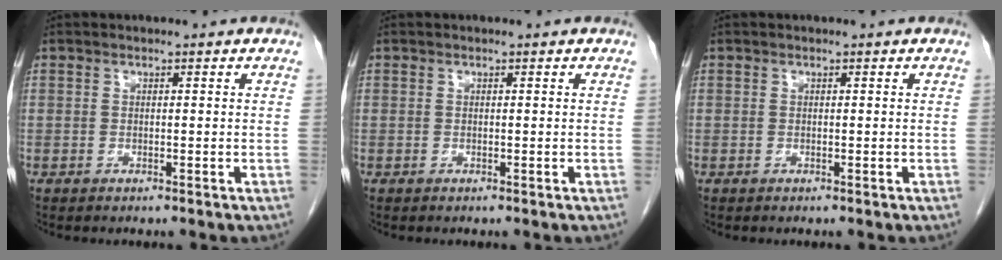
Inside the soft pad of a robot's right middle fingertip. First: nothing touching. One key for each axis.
{"total": 0.0}
{"total": 0.0}